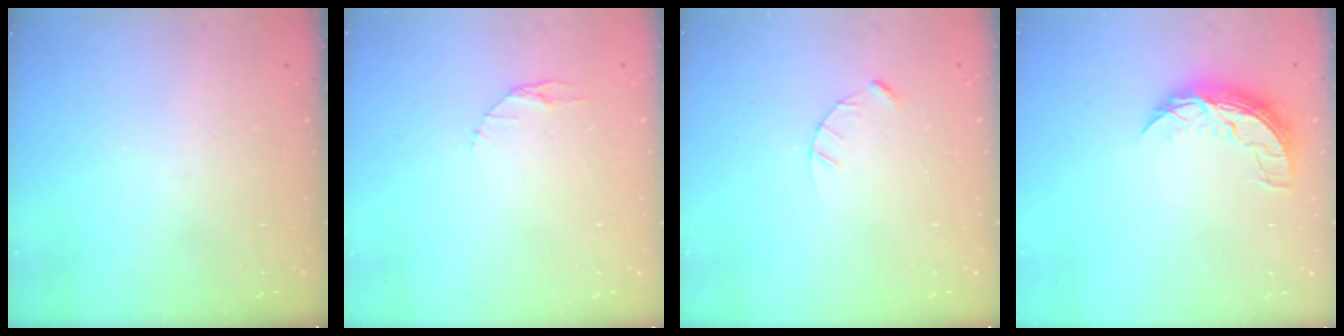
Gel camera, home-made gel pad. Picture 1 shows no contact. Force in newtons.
{"total": 2.9, "press": 2.9, "slide": 0.4}
{"total": 2.4, "press": 2.4, "slide": 0.3}
{"total": 8.0, "press": 8.0, "slide": 0.5}